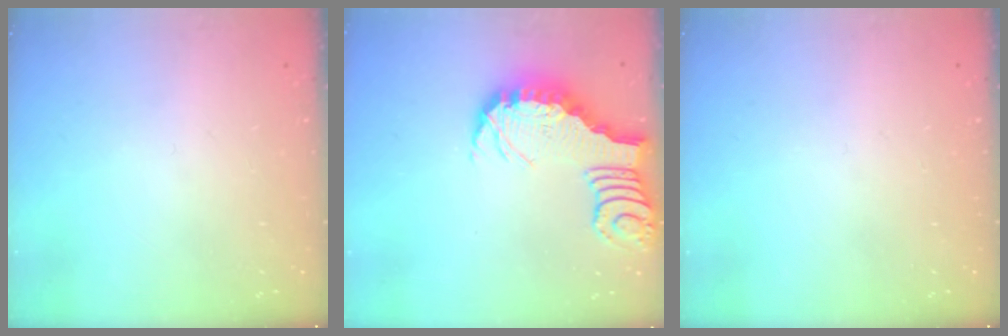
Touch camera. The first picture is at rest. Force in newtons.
{"total": 3.1, "press": 3.1, "slide": 0.6}
{"total": 0.0}